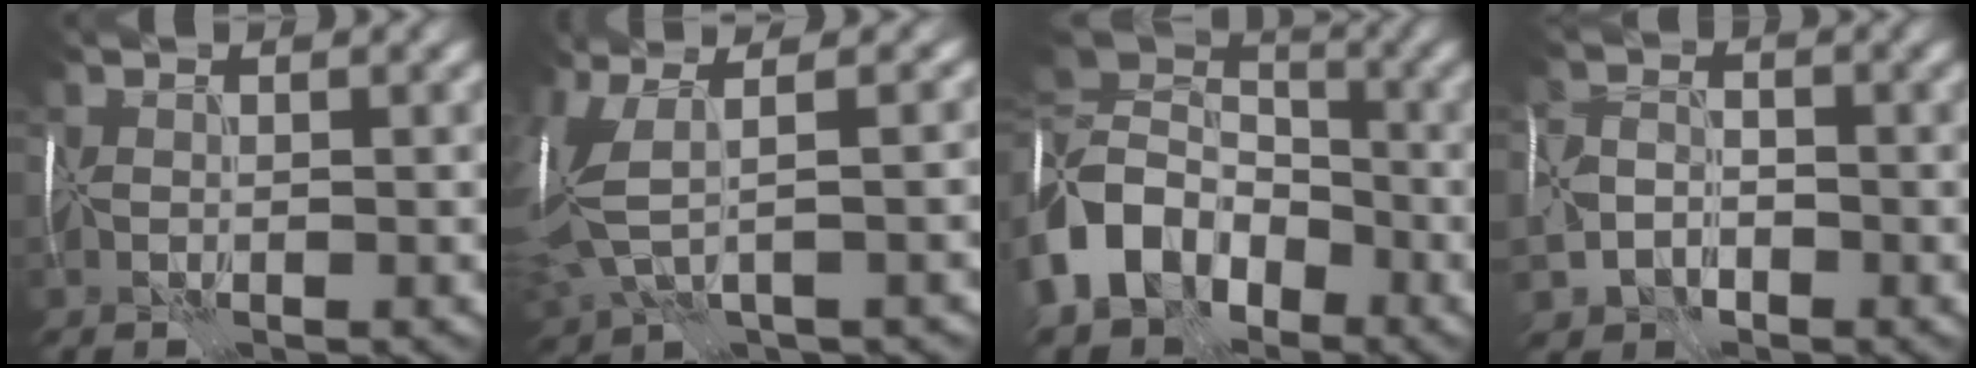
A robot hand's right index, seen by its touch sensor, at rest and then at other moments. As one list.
[{"total": 8.0, "force": [-0.5, 3.3, 7.2], "torque": [-0.176, -0.015, 0.018]}, {"total": 11.6, "force": [-4.9, 8.6, 6.0], "torque": [-0.154, -0.007, -0.111]}, {"total": 3.5, "force": [-2.1, 2.5, 1.3], "torque": [-0.034, -0.004, -0.047]}]